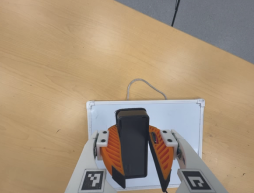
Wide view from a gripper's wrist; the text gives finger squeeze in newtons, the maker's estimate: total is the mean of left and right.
{"total": 9.5, "left": 9.7, "right": 9.2}